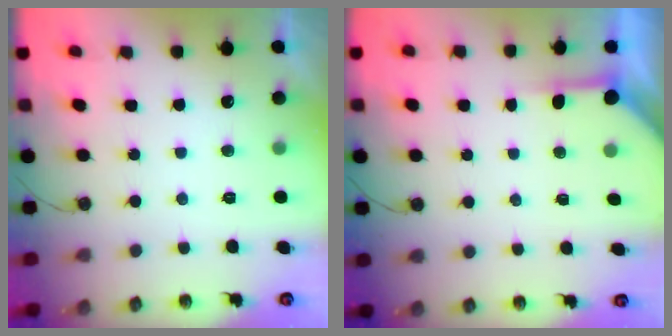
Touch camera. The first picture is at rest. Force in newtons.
{"total": 3.9, "press": 3.9, "slide": 0.4}